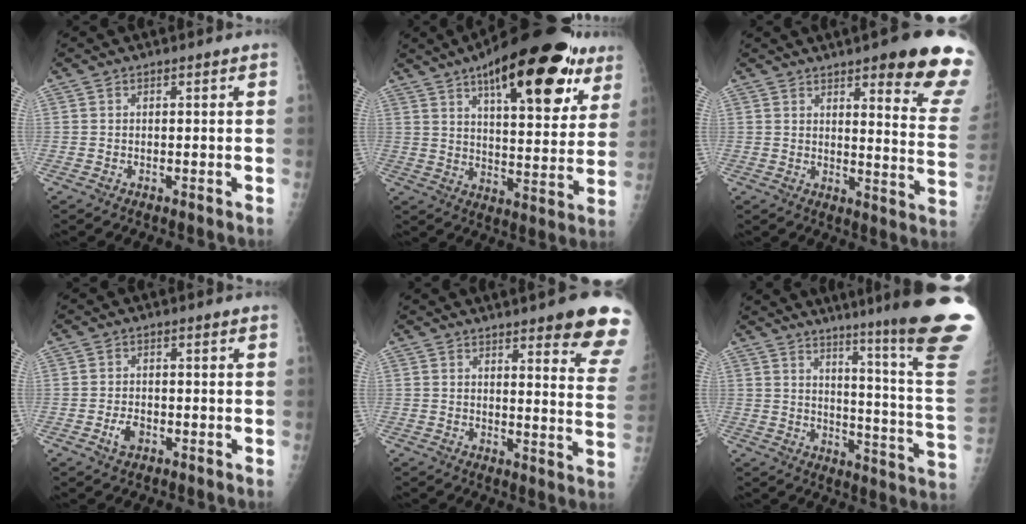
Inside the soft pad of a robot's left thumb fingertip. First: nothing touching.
{"total": 27.4, "force": [15.1, 10.1, 20.6], "torque": [-0.266, -0.027, 0.219]}
{"total": 18.1, "force": [11.6, 3.3, 13.6], "torque": [-0.145, -0.060, 0.137]}
{"total": 2.9, "force": [-1.2, 1.9, 1.9], "torque": [-0.032, 0.004, -0.021]}
{"total": 14.9, "force": [10.2, 2.9, 10.4], "torque": [-0.102, -0.053, 0.110]}
{"total": 24.4, "force": [17.9, -0.8, 16.6], "torque": [-0.198, -0.147, 0.230]}